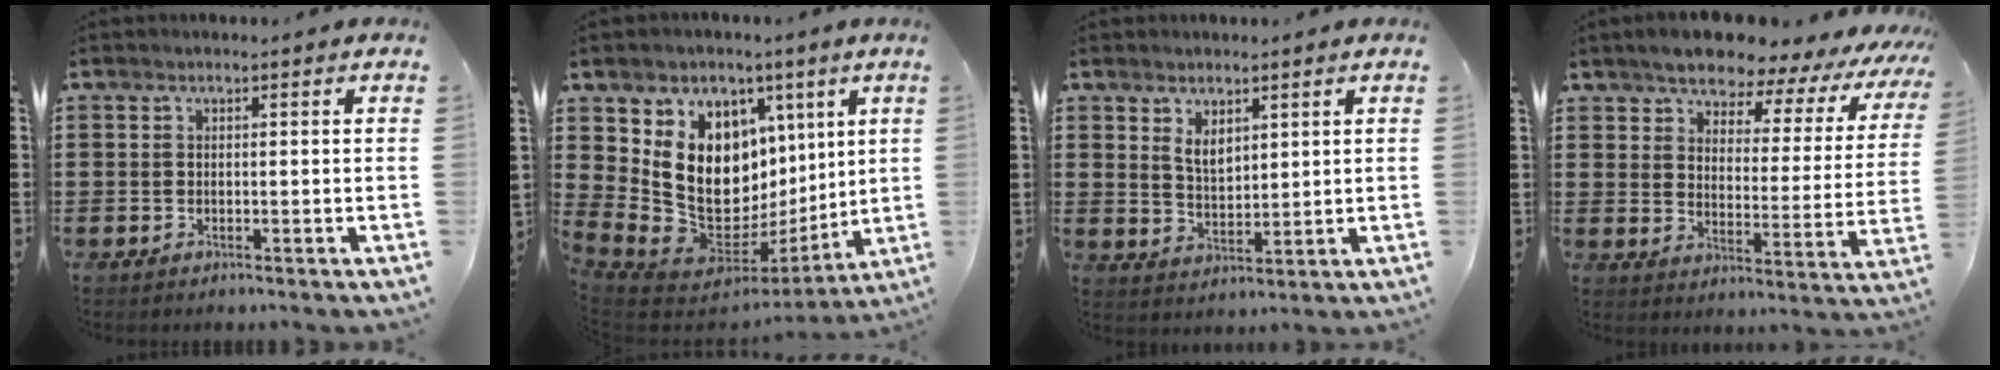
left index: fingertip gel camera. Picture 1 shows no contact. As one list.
[{"total": 13.7, "force": [3.1, 11.0, 7.6], "torque": [-0.186, -0.045, 0.071]}, {"total": 3.6, "force": [2.4, 1.8, 1.9], "torque": [-0.035, -0.001, 0.043]}, {"total": 6.4, "force": [6.0, 1.5, 1.8], "torque": [-0.061, -0.043, 0.101]}]